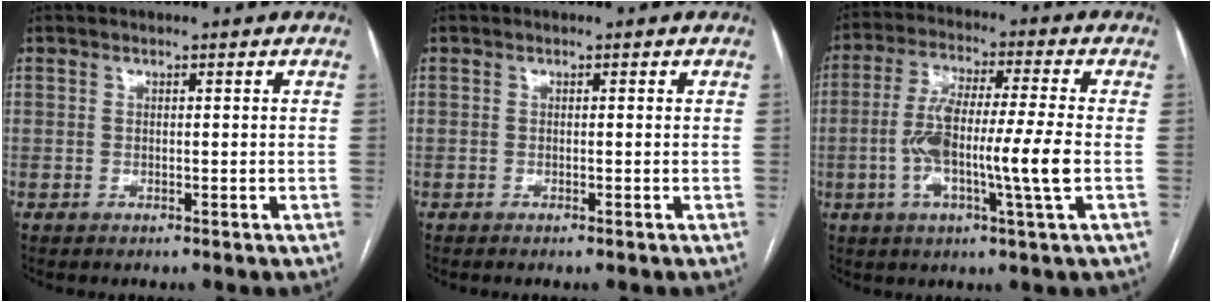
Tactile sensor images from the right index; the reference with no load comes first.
{"total": 0.0}
{"total": 12.2, "force": [-2.2, 0.2, 12.0], "torque": [-0.227, 0.002, -0.046]}